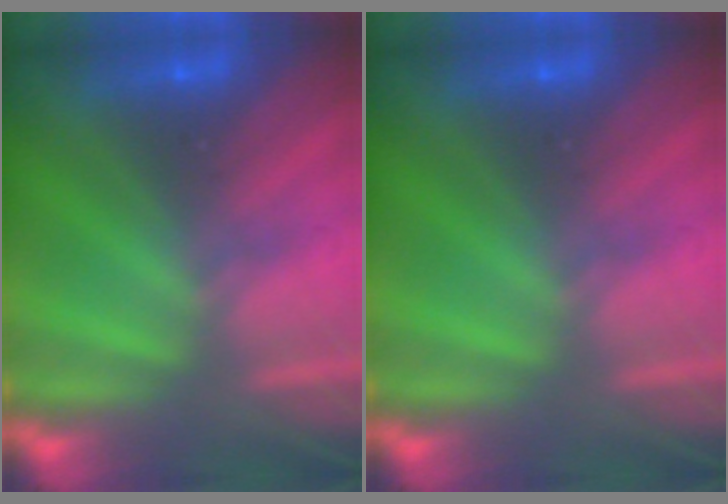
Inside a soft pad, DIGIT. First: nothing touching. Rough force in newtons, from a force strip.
{"total": 0.0}